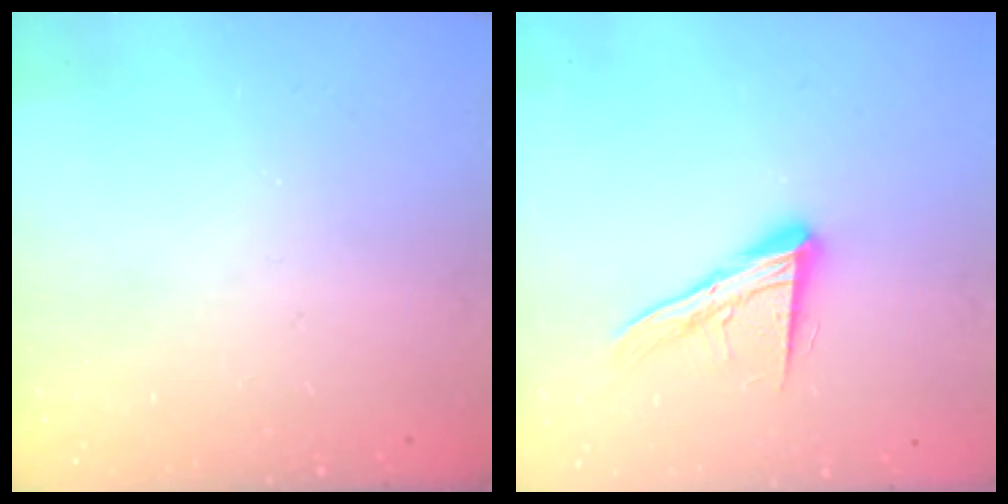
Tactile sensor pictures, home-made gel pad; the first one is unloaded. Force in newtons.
{"total": 14.2, "press": 14.1, "slide": 1.1}